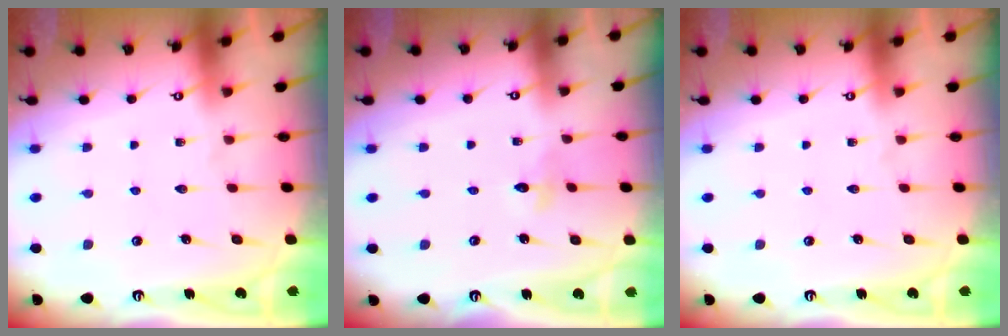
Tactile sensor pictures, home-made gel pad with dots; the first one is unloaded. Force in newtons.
{"total": 2.6, "press": 2.6, "slide": 0.3}
{"total": 0.0}